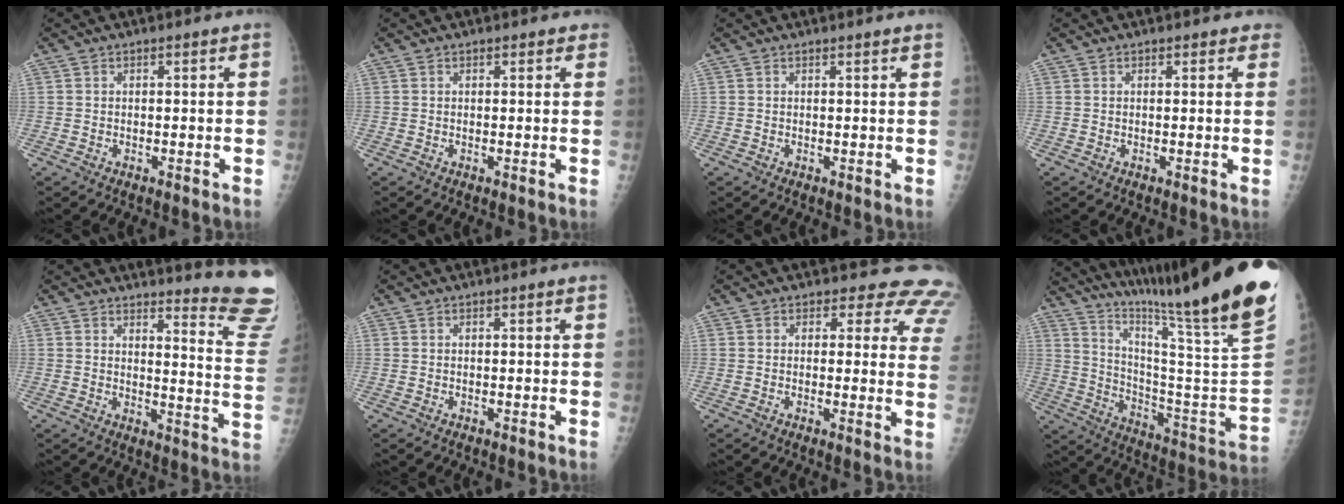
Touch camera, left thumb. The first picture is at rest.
{"total": 1.2, "force": [0.9, 0.7, 0.2], "torque": [0.013, -0.002, 0.005]}
{"total": 1.1, "force": [1.1, 0.0, 0.2], "torque": [-0.004, -0.003, 0.014]}
{"total": 1.8, "force": [1.5, 1.0, 0.2], "torque": [0.019, -0.004, 0.005]}
{"total": 14.3, "force": [14.0, -0.2, 3.0], "torque": [-0.017, -0.193, 0.139]}
{"total": 0.0}
{"total": 11.4, "force": [9.4, 5.7, 3.2], "torque": [0.020, -0.042, 0.070]}
{"total": 32.5, "force": [25.4, -0.6, 20.4], "torque": [-0.308, -0.182, 0.373]}